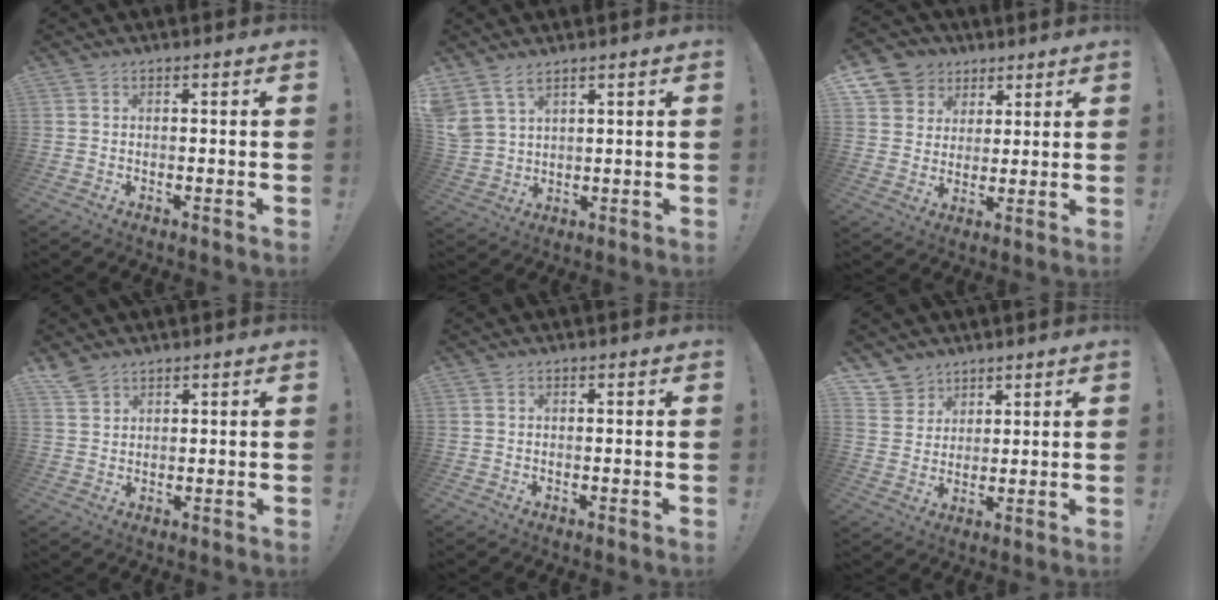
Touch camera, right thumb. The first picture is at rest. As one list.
[{"total": 6.0, "force": [4.7, 2.8, 2.4], "torque": [-0.057, -0.017, 0.095]}, {"total": 9.1, "force": [4.3, 7.8, 1.9], "torque": [-0.025, -0.030, 0.088]}, {"total": 3.6, "force": [3.1, 1.4, 1.4], "torque": [-0.020, -0.020, 0.057]}, {"total": 0.0}, {"total": 5.8, "force": [4.0, 4.3, 0.1], "torque": [-0.008, -0.034, 0.079]}]